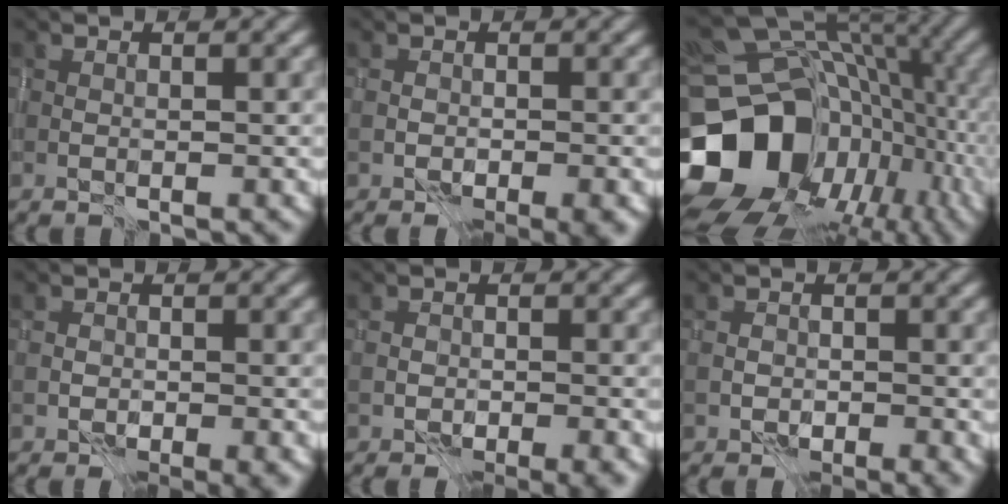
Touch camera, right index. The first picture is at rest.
{"total": 2.5, "force": [-1.3, 1.1, 1.8], "torque": [-0.024, -0.010, -0.016]}
{"total": 20.4, "force": [-6.9, 16.7, 9.5], "torque": [-0.181, -0.029, -0.099]}
{"total": 2.3, "force": [-1.0, 1.3, 1.6], "torque": [-0.025, -0.011, -0.012]}
{"total": 2.8, "force": [-1.6, 1.3, 1.9], "torque": [-0.024, -0.010, -0.022]}
{"total": 2.1, "force": [-1.1, 1.3, 1.2], "torque": [-0.022, -0.010, -0.015]}